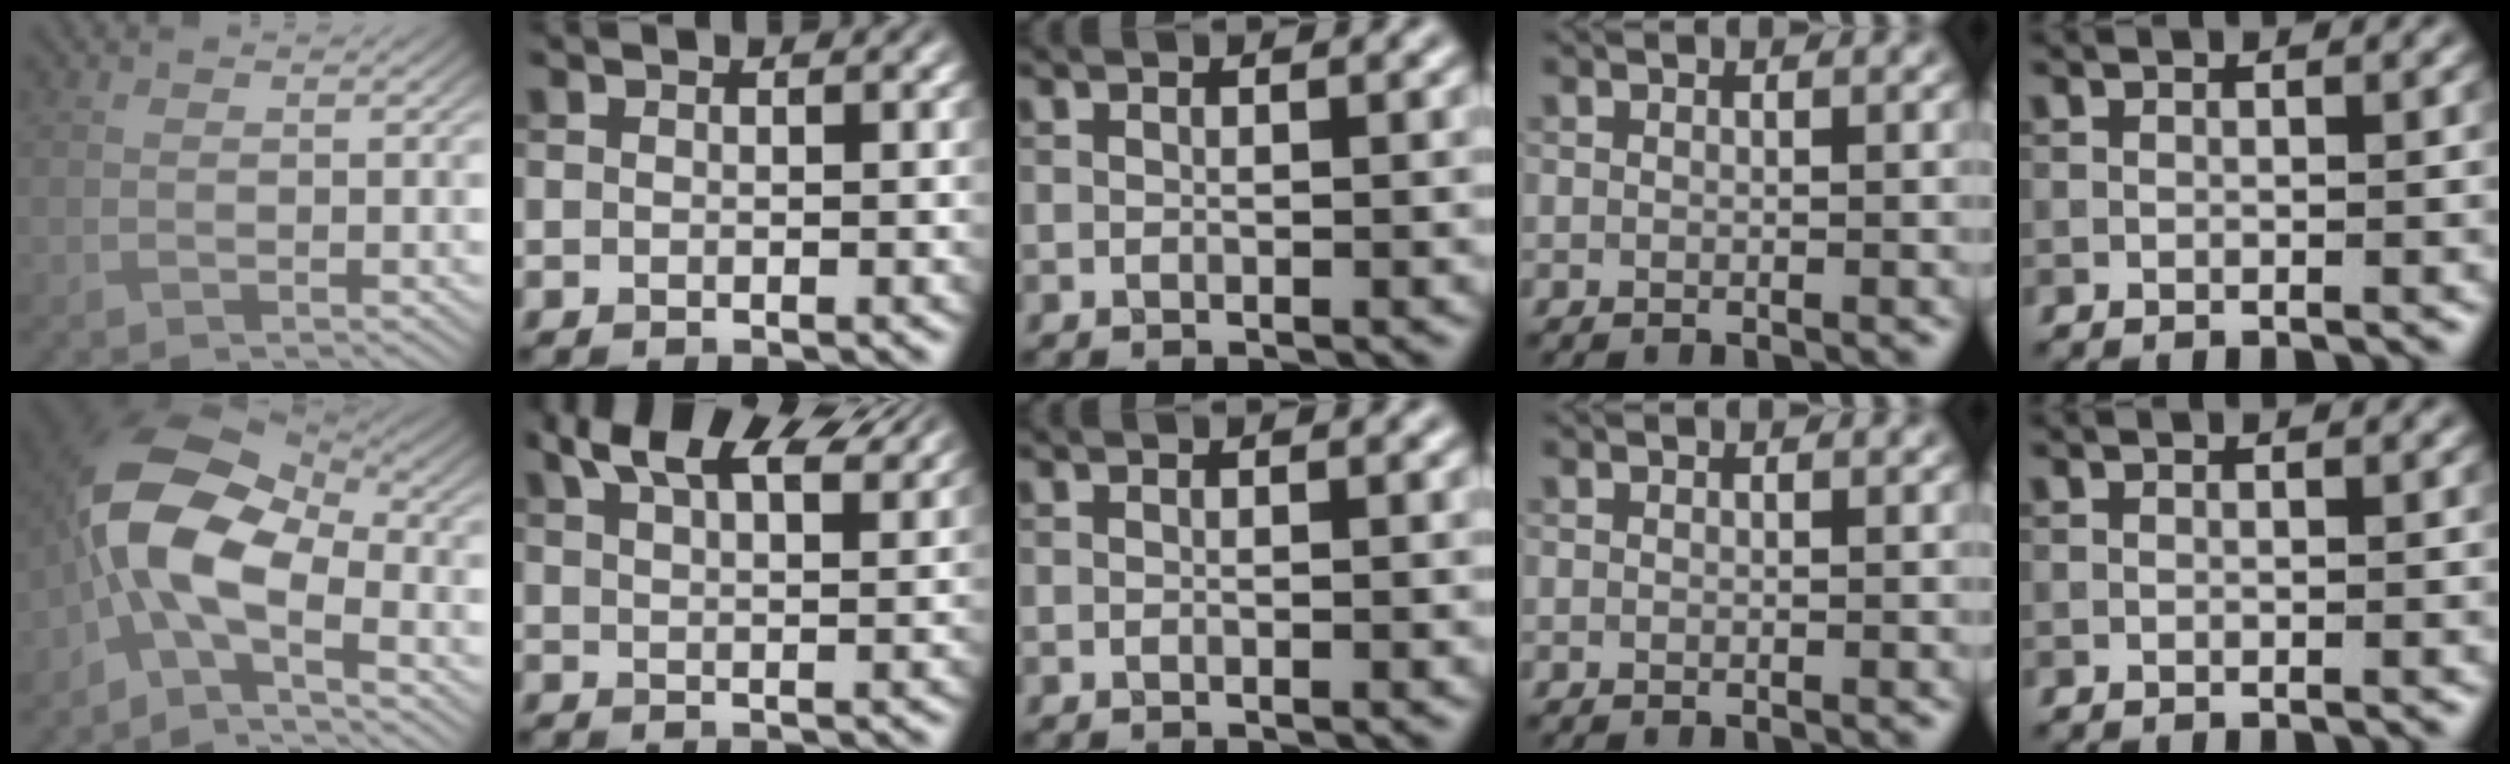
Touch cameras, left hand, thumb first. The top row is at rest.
{"thumb": {"total": 11.8, "force": [-3.4, 5.8, 9.7], "torque": [-0.191, 0.008, -0.084]}, "index": {"total": 8.2, "force": [6.0, 2.7, 4.9], "torque": [-0.076, 0.025, 0.082]}}